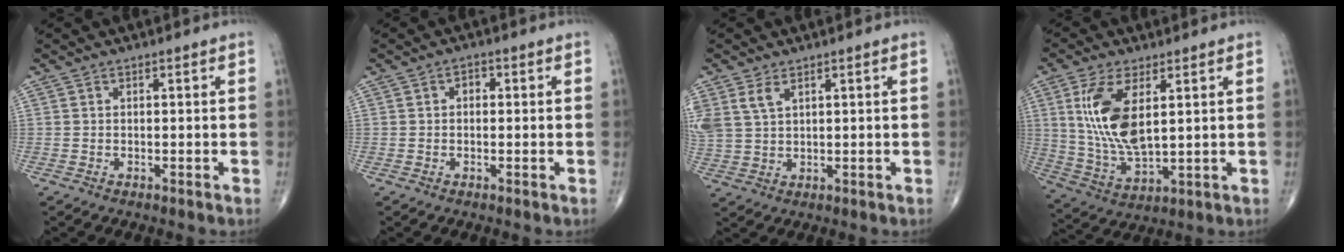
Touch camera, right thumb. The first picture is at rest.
{"total": 1.6, "force": [0.2, 1.2, 1.1], "torque": [-0.006, 0.007, -0.002]}
{"total": 6.0, "force": [3.1, 3.4, 3.8], "torque": [-0.088, -0.001, 0.074]}
{"total": 13.2, "force": [3.6, 5.8, 11.3], "torque": [-0.233, -0.021, 0.082]}